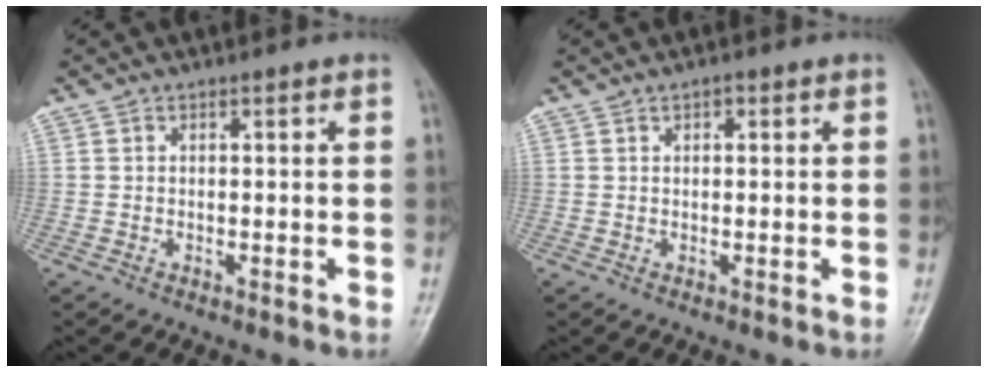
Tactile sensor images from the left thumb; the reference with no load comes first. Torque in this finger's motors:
{"motor_torque": [-0.28, -0.04, -0.06, 0.07, -0.07]}